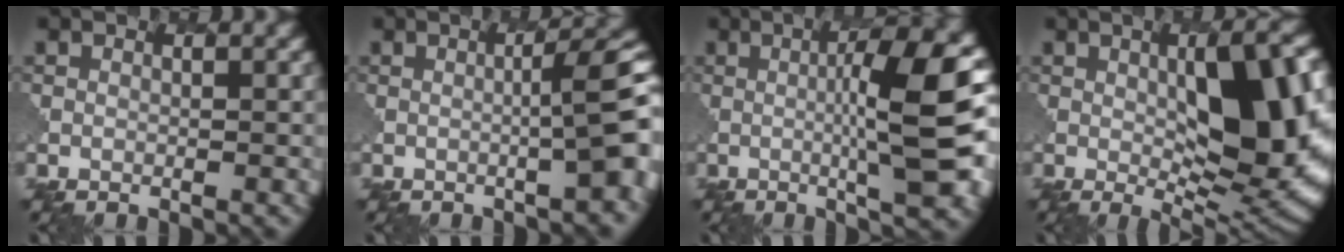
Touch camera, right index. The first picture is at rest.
{"total": 6.5, "force": [-0.1, 1.3, 6.4], "torque": [-0.070, 0.013, -0.003]}
{"total": 11.2, "force": [0.4, 2.5, 10.9], "torque": [-0.140, 0.002, 0.007]}
{"total": 12.5, "force": [0.7, 4.7, 11.6], "torque": [-0.147, 0.004, 0.011]}